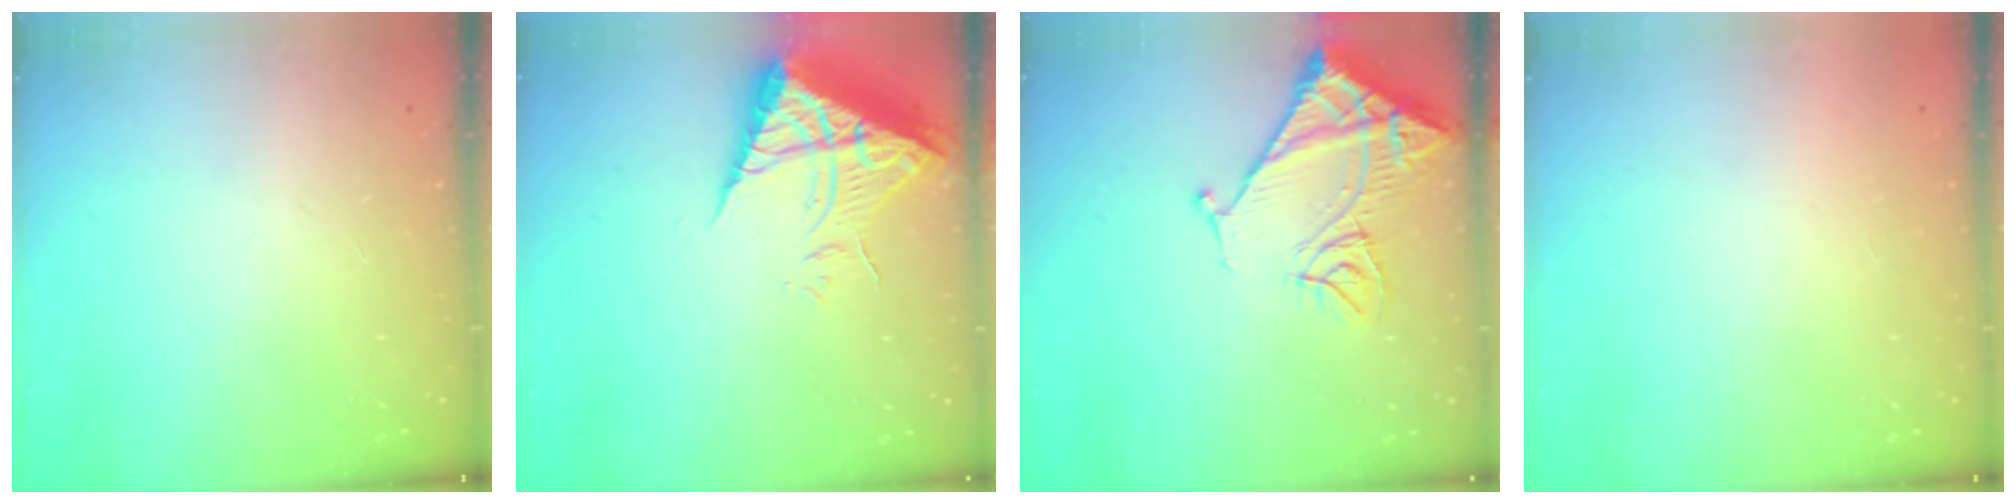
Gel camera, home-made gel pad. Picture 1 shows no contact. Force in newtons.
{"total": 9.7, "press": 9.6, "slide": 0.8}
{"total": 14.3, "press": 14.2, "slide": 1.8}
{"total": 1.6, "press": 1.6, "slide": 0.1}